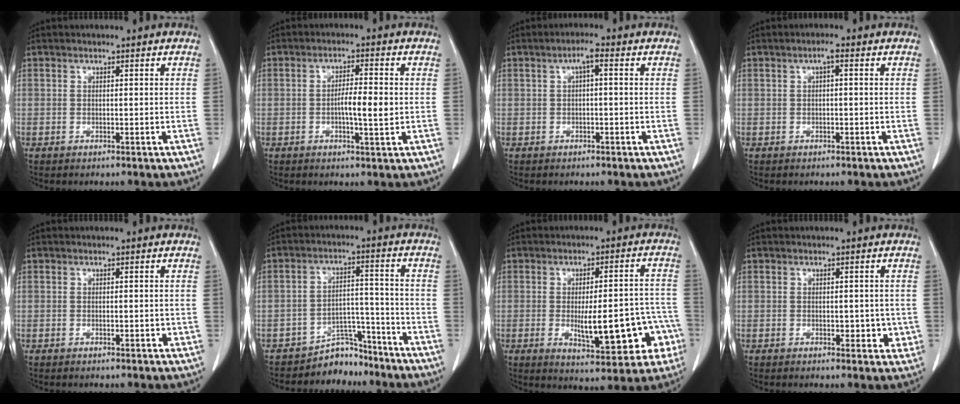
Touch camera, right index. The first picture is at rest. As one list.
[{"total": 4.8, "force": [-0.5, 0.5, 4.7], "torque": [-0.082, -0.001, -0.007]}, {"total": 1.9, "force": [0.4, 0.3, 1.9], "torque": [-0.030, 0.006, 0.007]}, {"total": 1.4, "force": [0.3, 0.2, 1.3], "torque": [-0.021, 0.005, 0.005]}, {"total": 0.9, "force": [-0.1, 0.5, 0.7], "torque": [-0.014, 0.000, 0.002]}, {"total": 6.0, "force": [-5.4, 2.5, 0.1], "torque": [0.006, 0.037, -0.086]}, {"total": 13.9, "force": [-3.9, 4.1, 12.6], "torque": [-0.149, 0.022, -0.035]}, {"total": 3.1, "force": [-0.6, 1.9, 2.5], "torque": [-0.023, 0.000, -0.001]}]